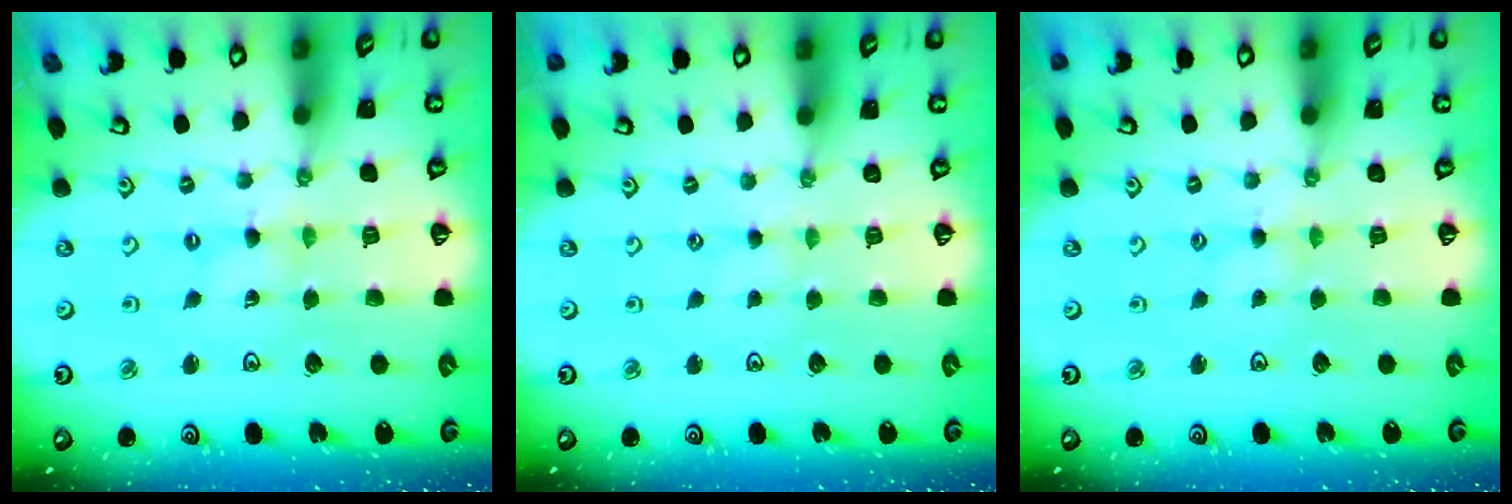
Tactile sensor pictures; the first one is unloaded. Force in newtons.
{"total": 0.8, "press": 0.8, "slide": 0.3}
{"total": 2.5, "press": 2.5, "slide": 0.4}